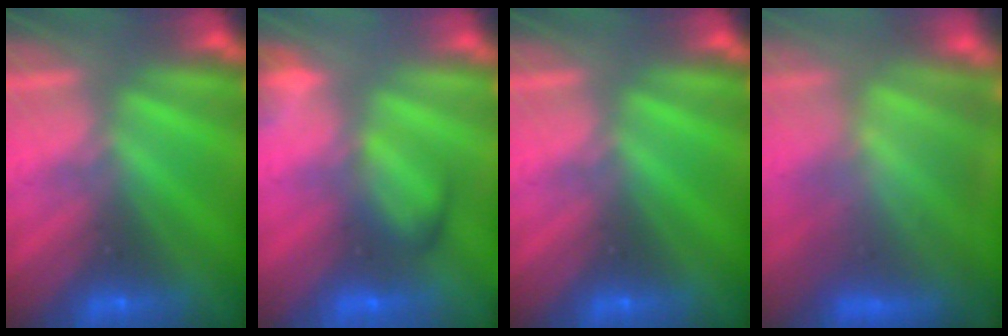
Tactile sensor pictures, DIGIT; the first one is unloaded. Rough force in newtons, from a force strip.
{"total": 2.6}
{"total": 0.0}
{"total": 9.4}